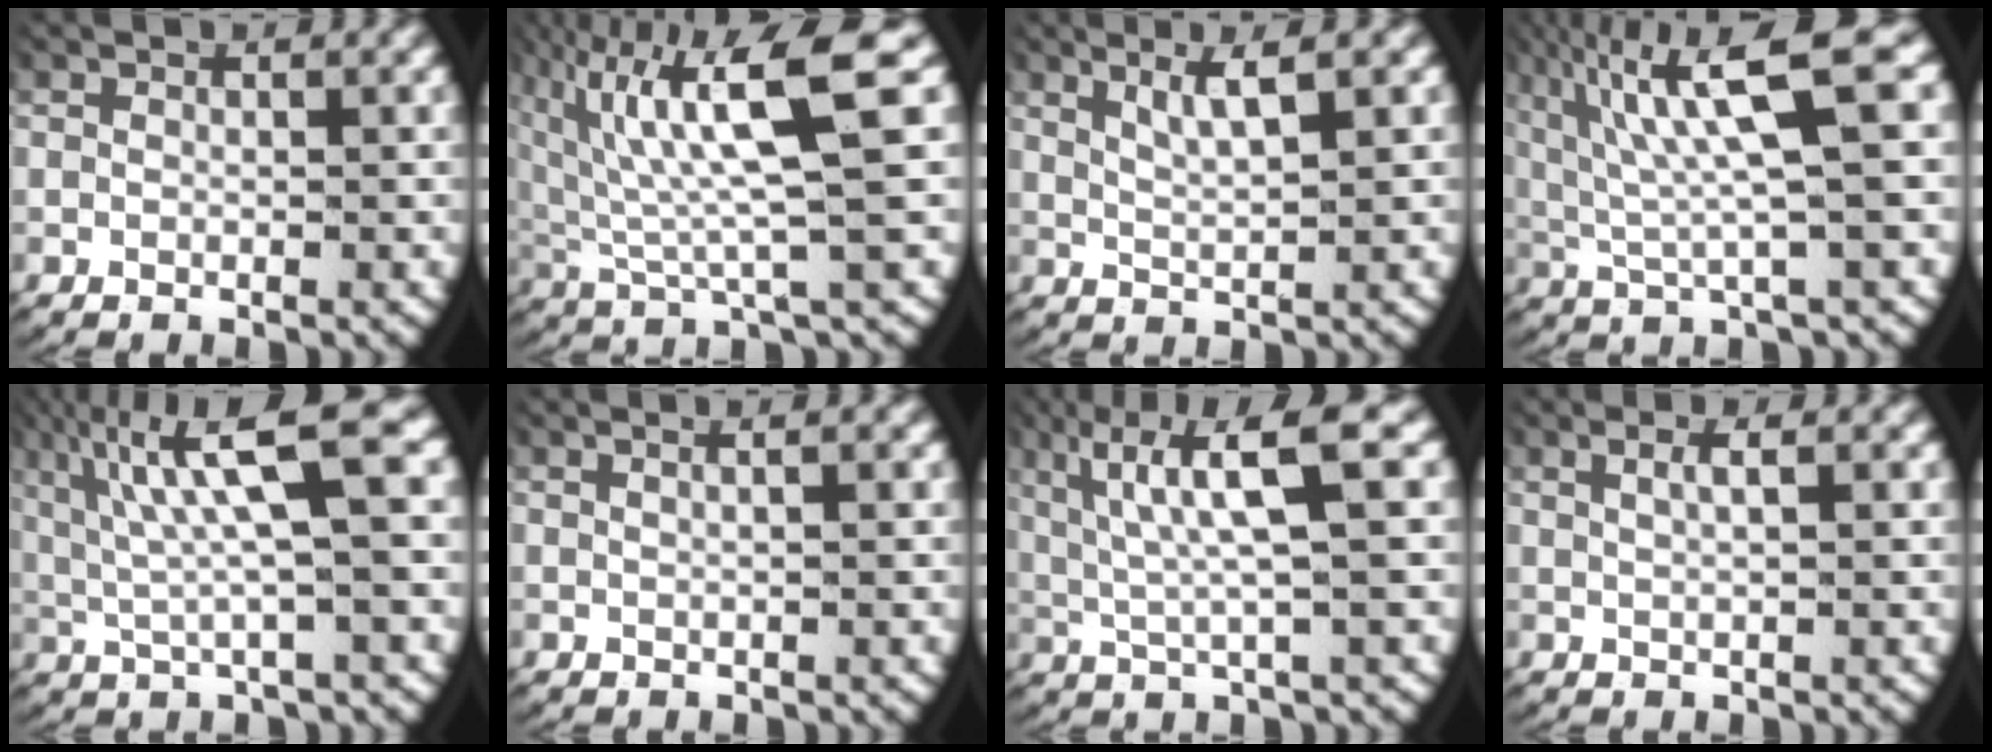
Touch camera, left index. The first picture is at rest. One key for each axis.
{"total": 10.0, "fx": 2.6, "fy": 3.9, "fz": 8.8, "tx": -0.161, "ty": 0.006, "tz": 0.048}
{"total": 3.1, "fx": 1.7, "fy": 0.6, "fz": 2.5, "tx": -0.048, "ty": 0.000, "tz": 0.037}
{"total": 8.3, "fx": 2.5, "fy": 2.5, "fz": 7.5, "tx": -0.136, "ty": 0.010, "tz": 0.047}
{"total": 6.6, "fx": 2.1, "fy": 1.7, "fz": 6.0, "tx": -0.103, "ty": 0.016, "tz": 0.034}
{"total": 1.3, "fx": 0.6, "fy": 0.0, "fz": 1.1, "tx": -0.017, "ty": 0.006, "tz": 0.011}
{"total": 7.1, "fx": 2.9, "fy": 1.8, "fz": 6.2, "tx": -0.102, "ty": 0.009, "tz": 0.047}
{"total": 1.5, "fx": 0.7, "fy": 0.2, "fz": 1.3, "tx": -0.026, "ty": 0.001, "tz": 0.016}